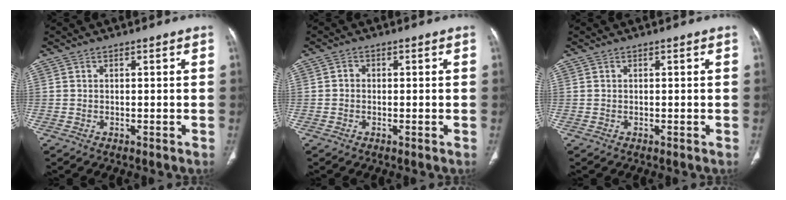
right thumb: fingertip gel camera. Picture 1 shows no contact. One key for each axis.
{"total": 0.8, "fx": -0.1, "fy": 0.8, "fz": 0.3, "tx": 0.001, "ty": 0.002, "tz": -0.003}
{"total": 0.0}